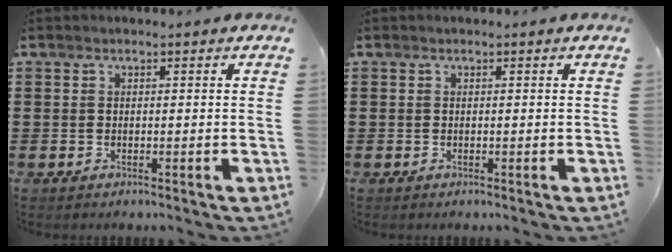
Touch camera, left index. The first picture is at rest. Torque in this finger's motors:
{"motor_torque": [-0.03, -0.02, 0.00, 0.01]}